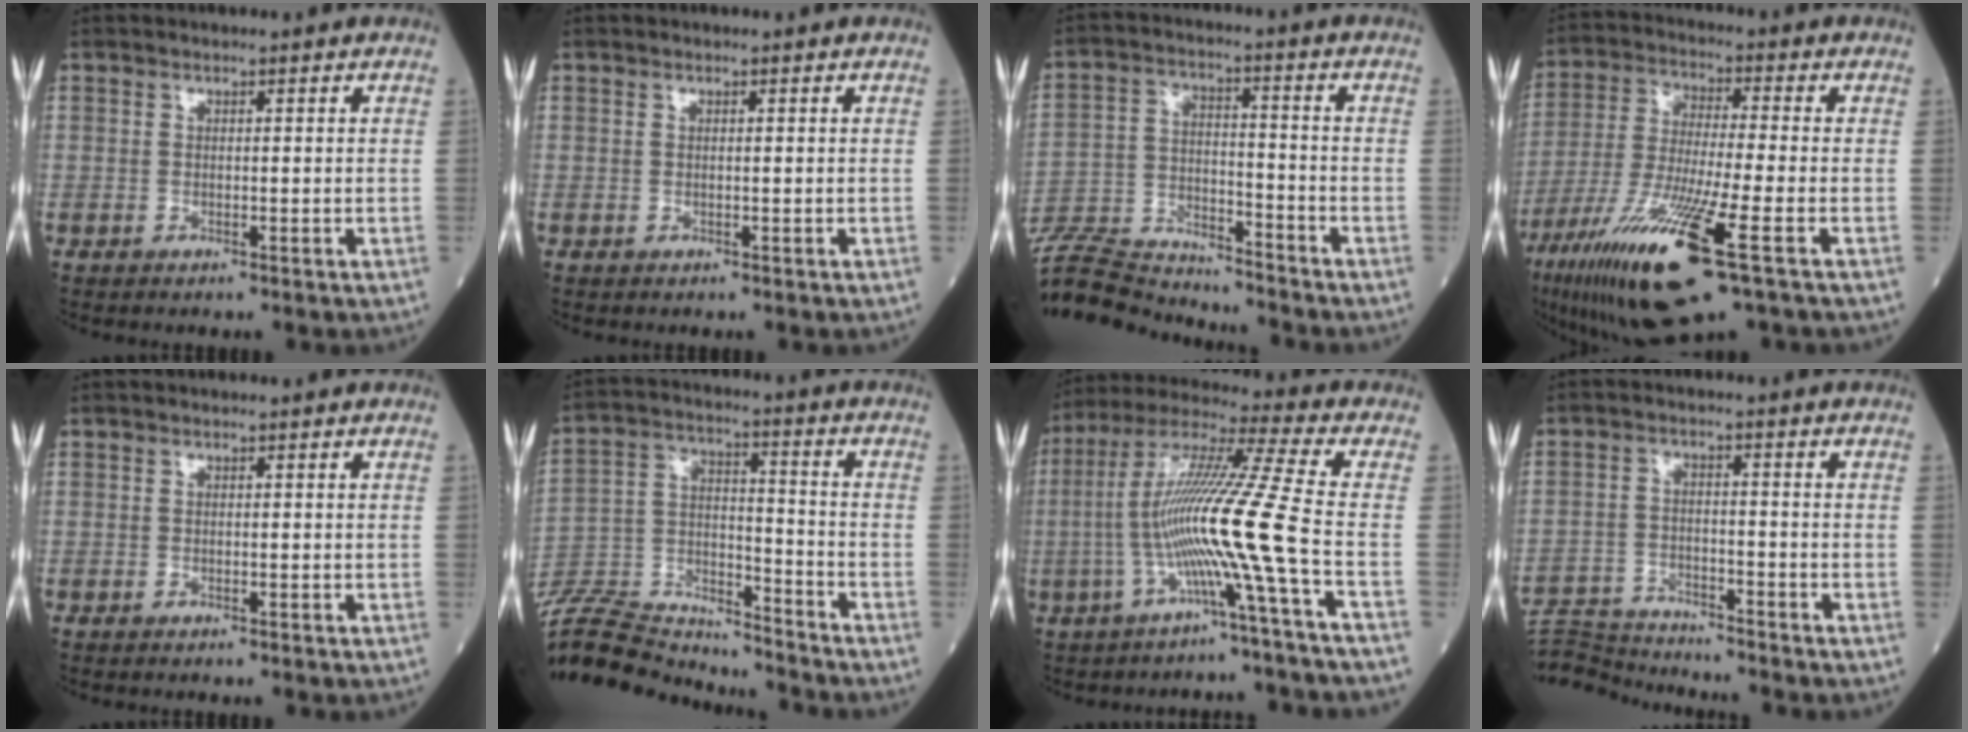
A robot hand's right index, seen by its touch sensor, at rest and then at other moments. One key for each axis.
{"total": 0.0}
{"total": 15.5, "fx": -15.1, "fy": 1.3, "fz": 3.1, "tx": -0.060, "ty": 0.011, "tz": -0.257}
{"total": 17.1, "fx": -8.5, "fy": 1.2, "fz": 14.8, "tx": -0.309, "ty": -0.045, "tz": -0.154}
{"total": 0.0}
{"total": 21.0, "fx": -20.0, "fy": 3.8, "fz": 5.1, "tx": -0.144, "ty": 0.010, "tz": -0.331}
{"total": 14.3, "fx": -3.9, "fy": -3.1, "fz": 13.4, "tx": -0.266, "ty": 0.005, "tz": -0.083}
{"total": 9.2, "fx": -9.2, "fy": -0.4, "fz": 0.3, "tx": -0.008, "ty": 0.003, "tz": -0.166}